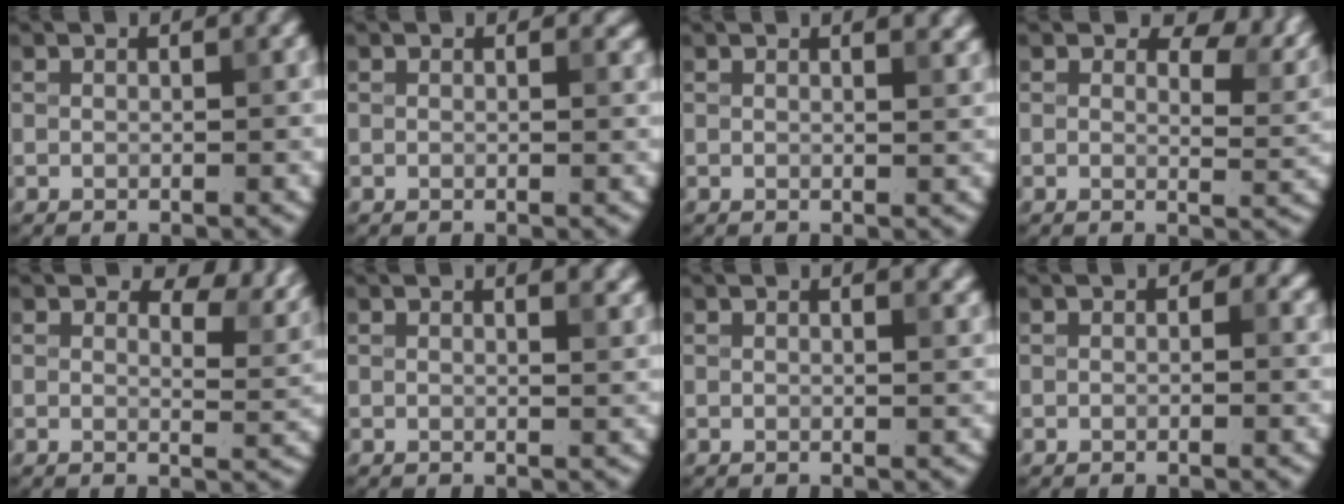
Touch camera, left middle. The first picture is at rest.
{"total": 0.6, "force": [0.3, 0.4, 0.4], "torque": [-0.002, -0.002, 0.002]}
{"total": 1.5, "force": [1.1, 0.3, 1.0], "torque": [-0.012, 0.001, 0.018]}
{"total": 5.3, "force": [2.8, 2.9, 3.4], "torque": [-0.044, -0.007, 0.031]}
{"total": 4.9, "force": [3.0, 2.4, 3.1], "torque": [-0.040, -0.004, 0.034]}
{"total": 1.8, "force": [1.4, 0.4, 1.1], "torque": [-0.014, 0.002, 0.022]}
{"total": 1.2, "force": [0.9, 0.2, 0.8], "torque": [-0.010, 0.002, 0.014]}
{"total": 1.3, "force": [0.2, 1.0, 0.9], "torque": [-0.007, 0.001, -0.001]}